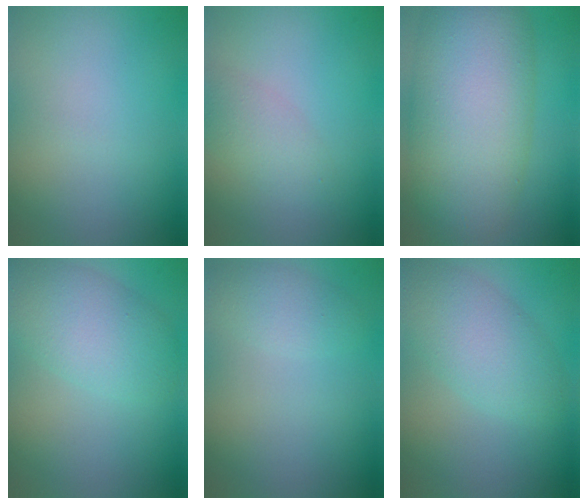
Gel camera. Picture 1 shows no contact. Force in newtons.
{"total": 2.2, "press": 2.2, "slide": 0.2}
{"total": 12.0, "press": 12.0, "slide": 0.2}
{"total": 5.0, "press": 5.0, "slide": 0.2}
{"total": 1.7, "press": 1.7, "slide": 0.1}
{"total": 4.6, "press": 4.6, "slide": 0.0}